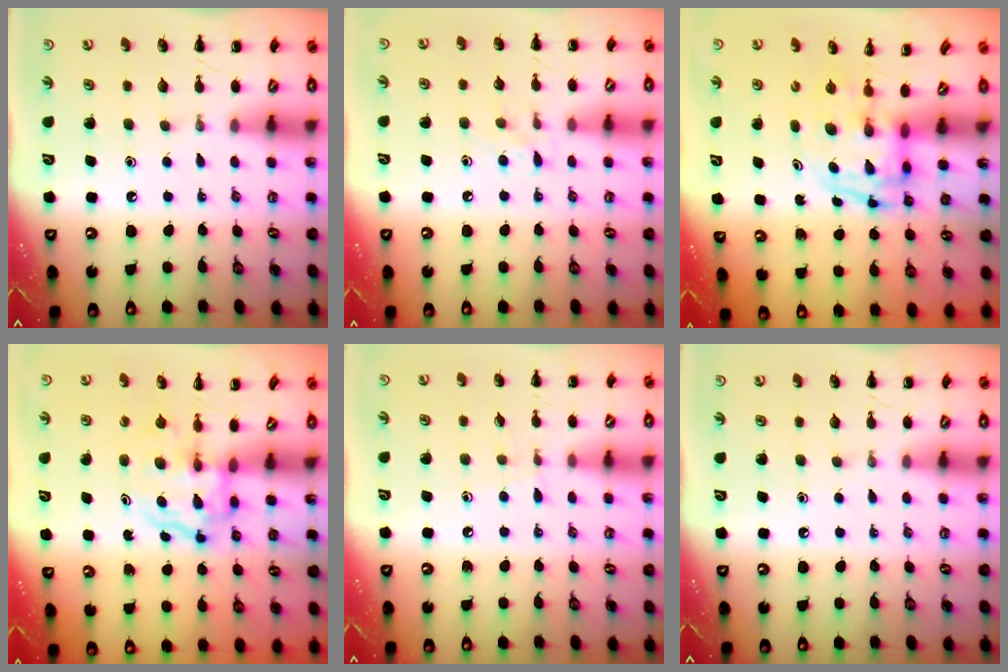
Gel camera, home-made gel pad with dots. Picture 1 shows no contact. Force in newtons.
{"total": 6.4, "press": 6.0, "slide": 2.1}
{"total": 3.7, "press": 3.6, "slide": 0.7}
{"total": 3.7, "press": 3.6, "slide": 0.4}
{"total": 3.6, "press": 3.2, "slide": 1.5}
{"total": 0.0}